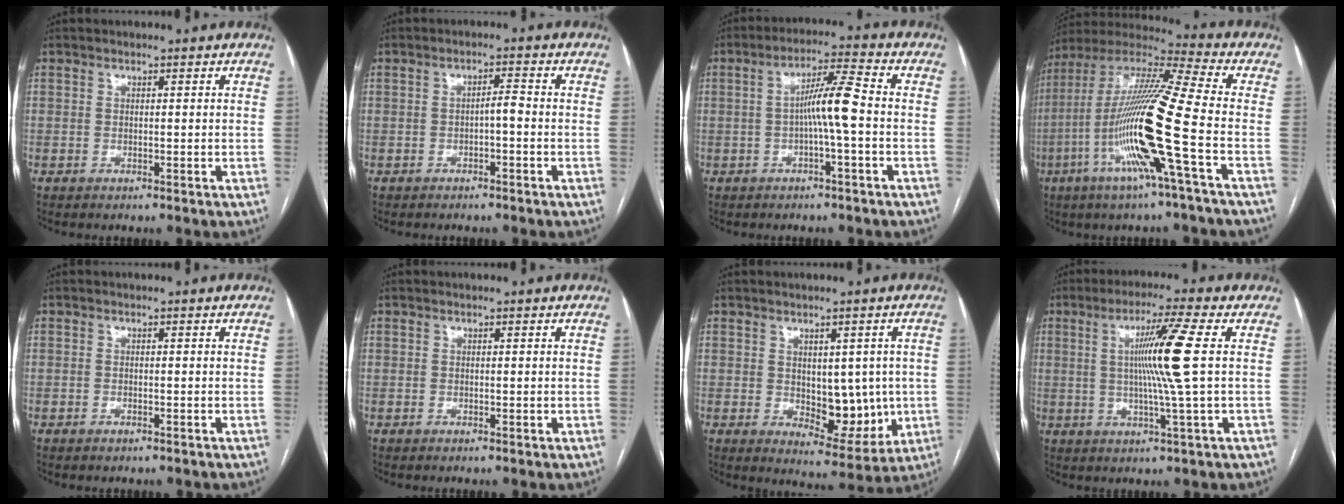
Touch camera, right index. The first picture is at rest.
{"total": 2.0, "force": [-0.7, 0.4, 1.9], "torque": [-0.026, 0.004, -0.012]}
{"total": 6.7, "force": [-0.8, -0.2, 6.7], "torque": [-0.118, 0.016, -0.014]}
{"total": 19.2, "force": [-5.7, -0.8, 18.3], "torque": [-0.372, -0.013, -0.122]}
{"total": 0.7, "force": [-0.6, 0.3, 0.3], "torque": [-0.011, -0.001, -0.005]}
{"total": 0.0}
{"total": 8.5, "force": [-0.3, 4.7, 7.0], "torque": [-0.078, -0.003, 0.013]}
{"total": 9.6, "force": [1.2, -2.1, 9.3], "torque": [-0.167, -0.002, 0.026]}